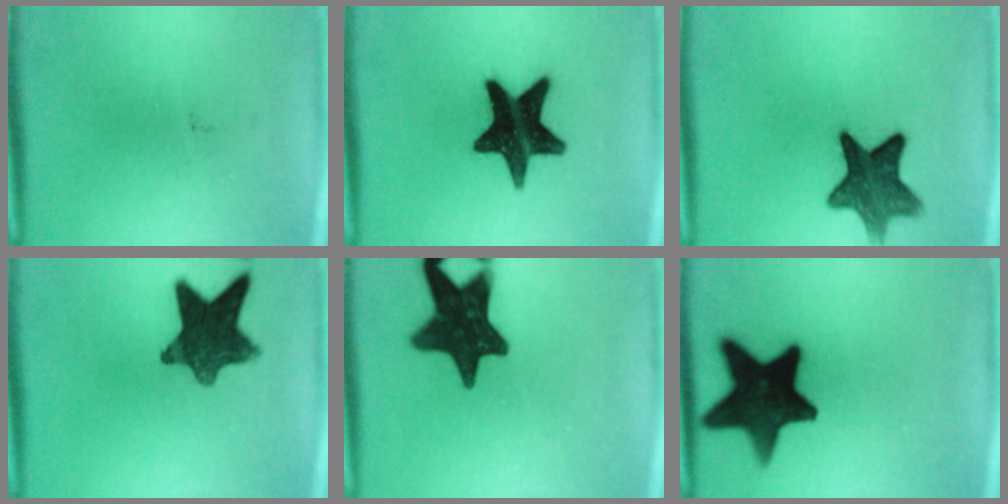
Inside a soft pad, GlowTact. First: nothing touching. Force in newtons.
{"total": 17.4}
{"total": 10.7}
{"total": 11.3}
{"total": 16.0}
{"total": 17.4}